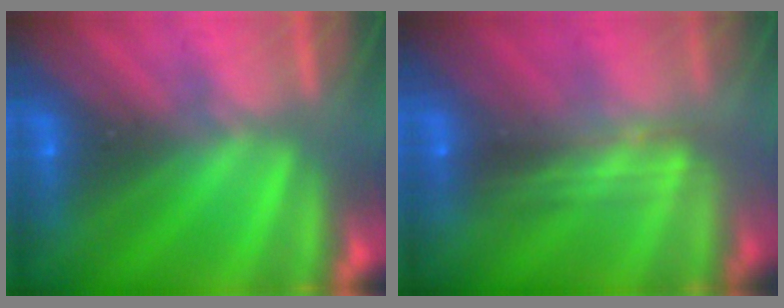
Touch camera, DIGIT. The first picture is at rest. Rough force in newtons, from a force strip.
{"total": 2.4}